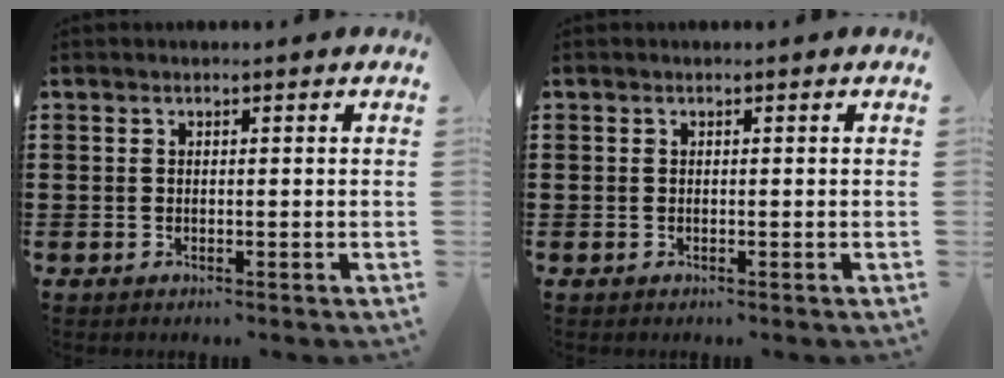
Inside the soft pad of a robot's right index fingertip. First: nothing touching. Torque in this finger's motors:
{"motor_torque": [0.00, 2.14, 0.06, -0.04]}